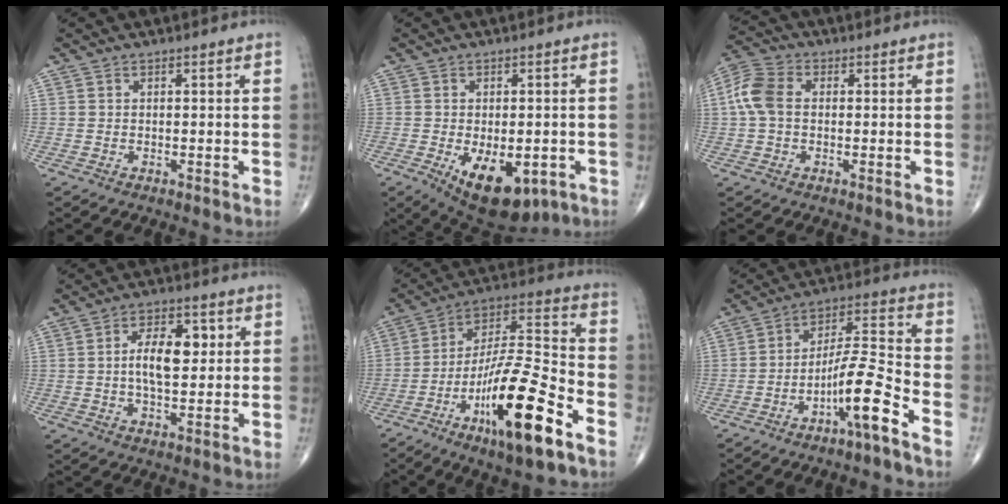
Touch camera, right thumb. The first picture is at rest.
{"total": 13.3, "force": [-5.1, 6.7, 10.3], "torque": [-0.152, -0.006, -0.057]}
{"total": 7.4, "force": [0.4, 5.1, 5.4], "torque": [-0.124, 0.022, 0.000]}
{"total": 9.3, "force": [1.4, 4.6, 8.0], "torque": [-0.119, 0.002, 0.021]}
{"total": 20.9, "force": [-10.4, 4.5, 17.5], "torque": [-0.334, 0.053, -0.178]}
{"total": 11.1, "force": [-6.4, 0.8, 9.1], "torque": [-0.170, 0.055, -0.117]}